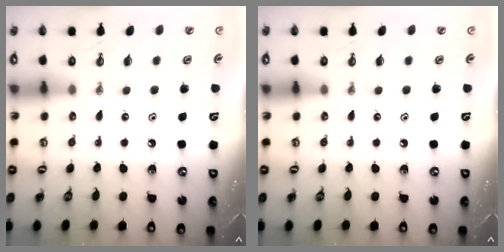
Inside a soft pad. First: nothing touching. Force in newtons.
{"total": 0.0}